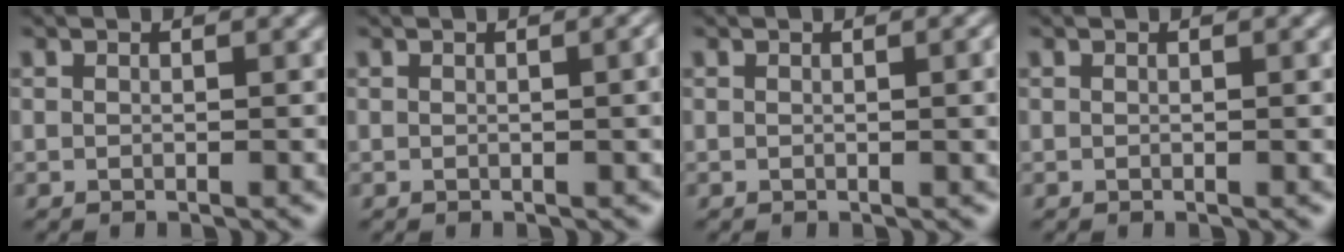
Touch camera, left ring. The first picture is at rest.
{"total": 1.8, "force": [0.1, 0.5, 1.7], "torque": [-0.016, 0.004, -0.001]}
{"total": 1.8, "force": [0.1, 0.5, 1.7], "torque": [-0.018, 0.001, 0.000]}
{"total": 0.0}